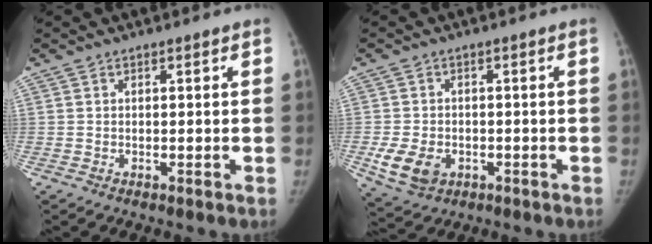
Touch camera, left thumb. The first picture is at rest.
{"total": 7.0, "force": [-2.1, 5.3, 4.1], "torque": [-0.071, -0.001, -0.027]}